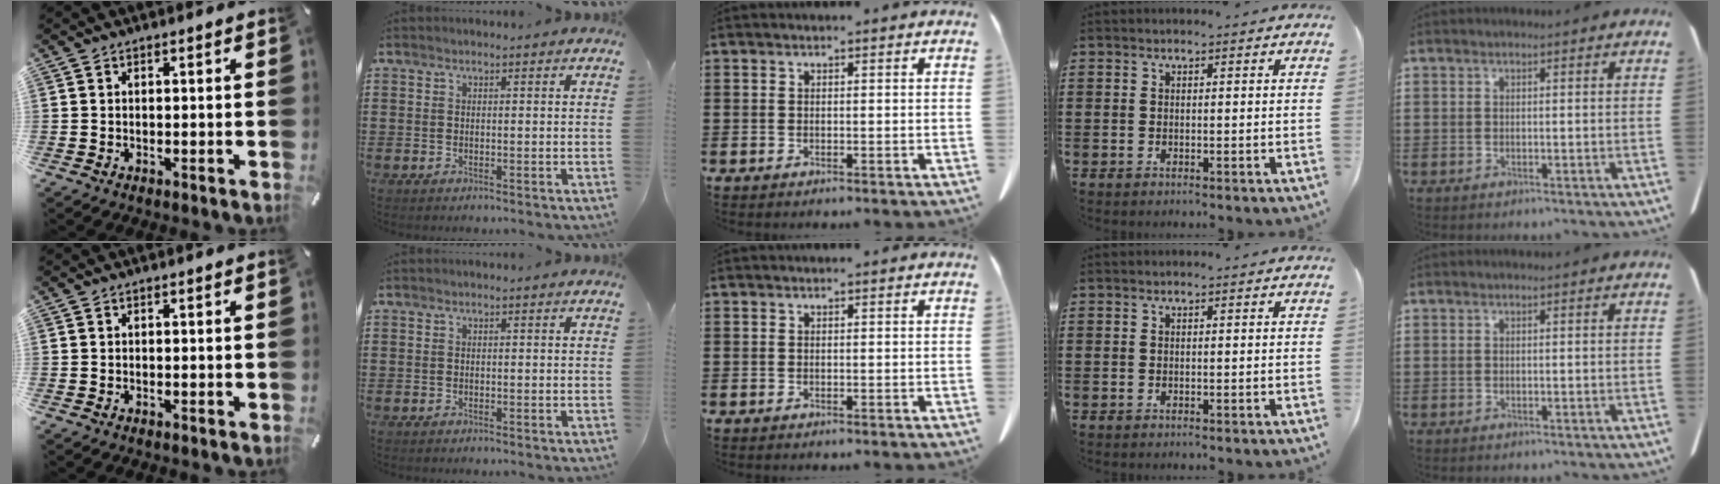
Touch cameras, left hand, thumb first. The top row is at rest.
{}